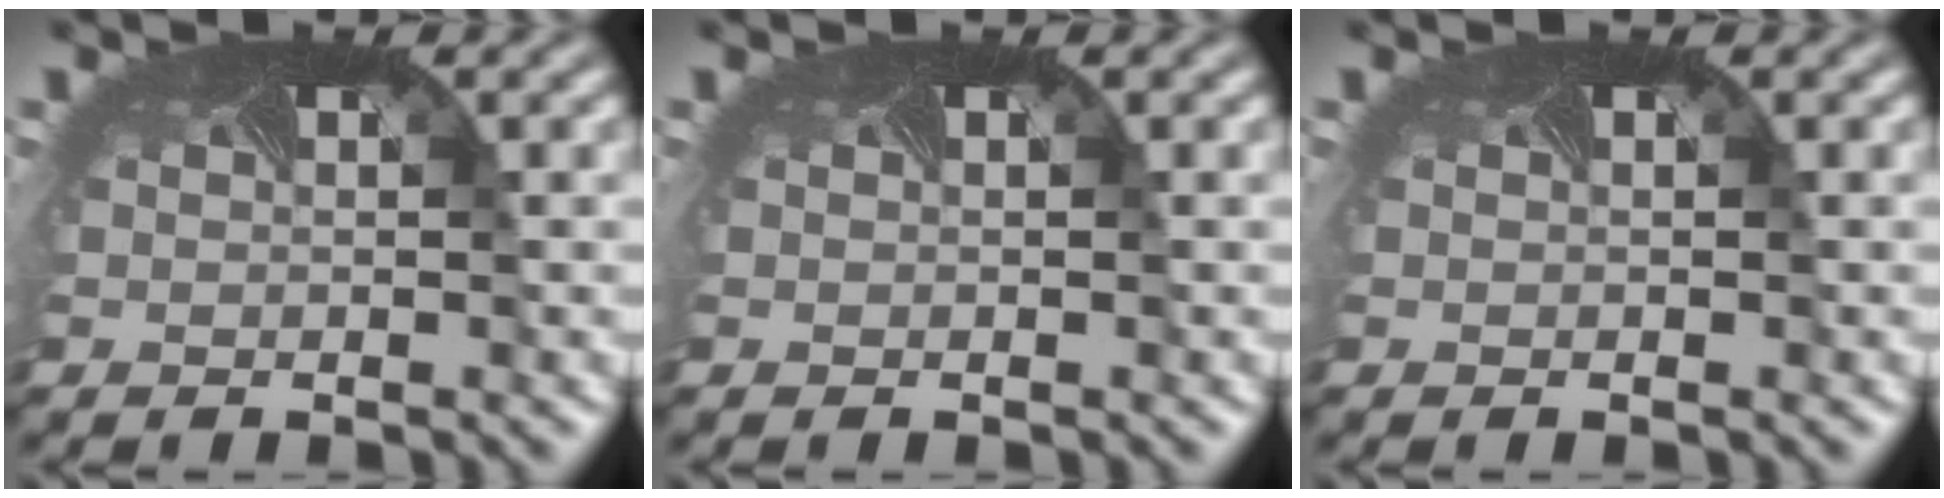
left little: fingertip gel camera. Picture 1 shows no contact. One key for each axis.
{"total": 0.0}
{"total": 0.0}